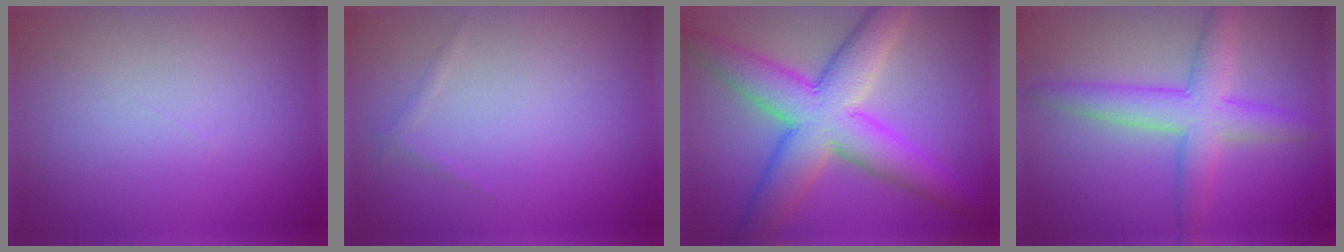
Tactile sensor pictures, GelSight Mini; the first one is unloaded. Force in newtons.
{"total": 0.6, "press": 0.6, "slide": 0.0}
{"total": 9.5, "press": 9.4, "slide": 0.5}
{"total": 5.1, "press": 5.1, "slide": 0.2}